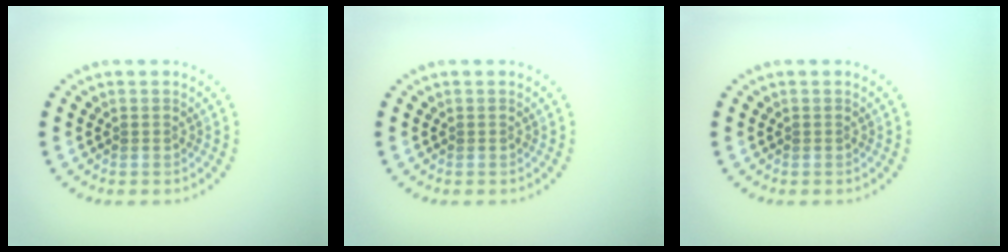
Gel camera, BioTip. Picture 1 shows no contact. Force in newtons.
{"total": 0.0}
{"total": 0.0}